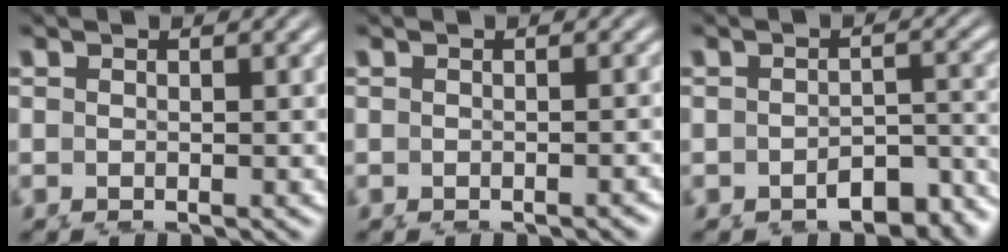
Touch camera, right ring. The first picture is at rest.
{"total": 0.7, "force": [-0.7, -0.1, 0.2], "torque": [-0.003, 0.002, -0.010]}
{"total": 4.0, "force": [-3.5, 1.3, 1.5], "torque": [0.001, -0.008, -0.050]}